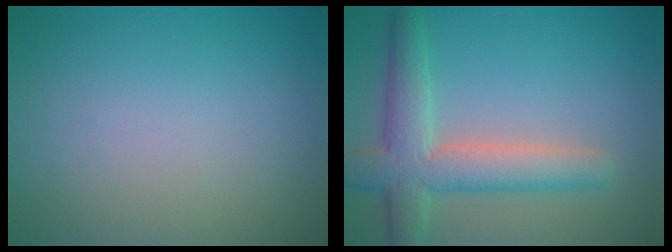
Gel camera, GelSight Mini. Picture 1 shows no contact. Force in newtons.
{"total": 5.7, "press": 5.7, "slide": 0.4}